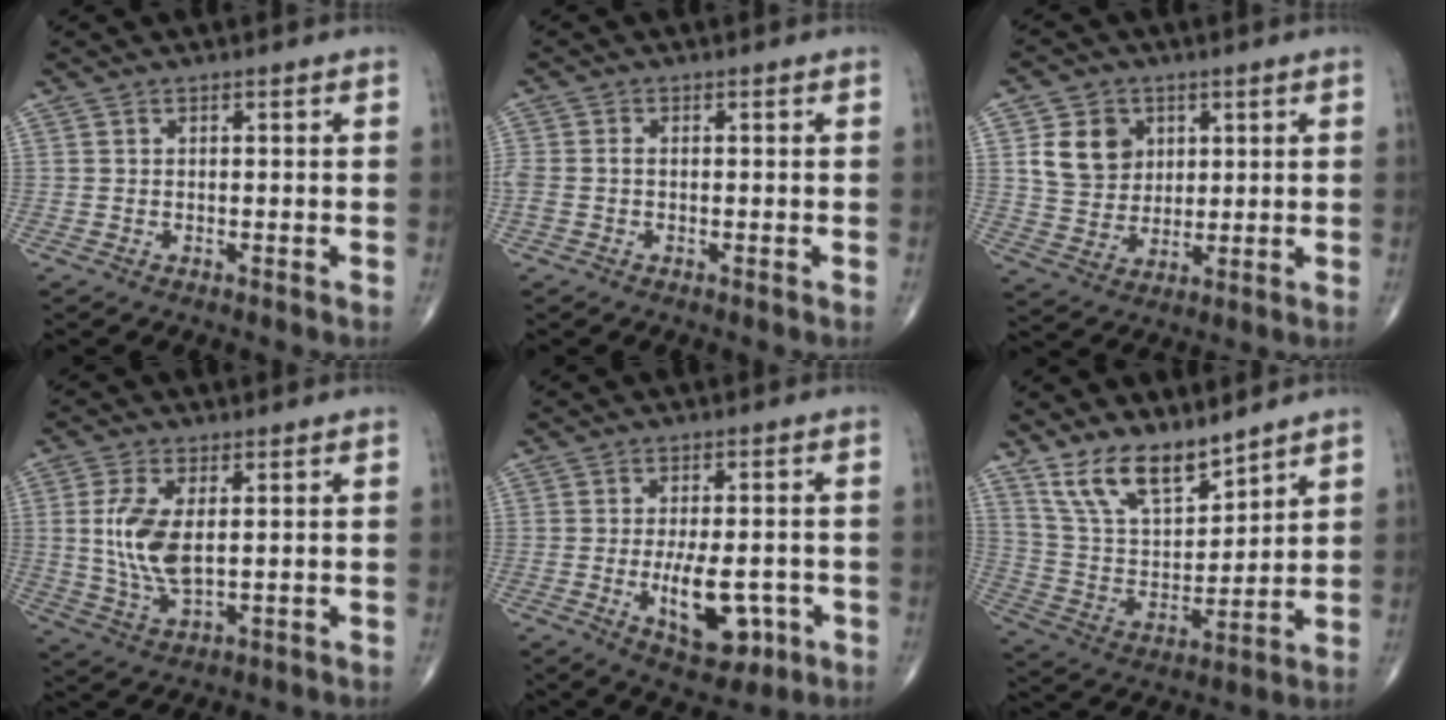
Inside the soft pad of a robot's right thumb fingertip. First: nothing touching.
{"total": 2.5, "force": [-0.3, 1.7, 1.9], "torque": [-0.056, 0.006, -0.006]}
{"total": 9.5, "force": [3.1, 7.8, 4.4], "torque": [-0.048, -0.012, 0.064]}
{"total": 9.5, "force": [1.2, 4.4, 8.4], "torque": [-0.179, -0.015, 0.032]}
{"total": 10.3, "force": [-2.7, 4.8, 8.7], "torque": [-0.120, -0.005, -0.029]}
{"total": 12.7, "force": [9.9, 4.8, 6.3], "torque": [-0.096, -0.062, 0.202]}